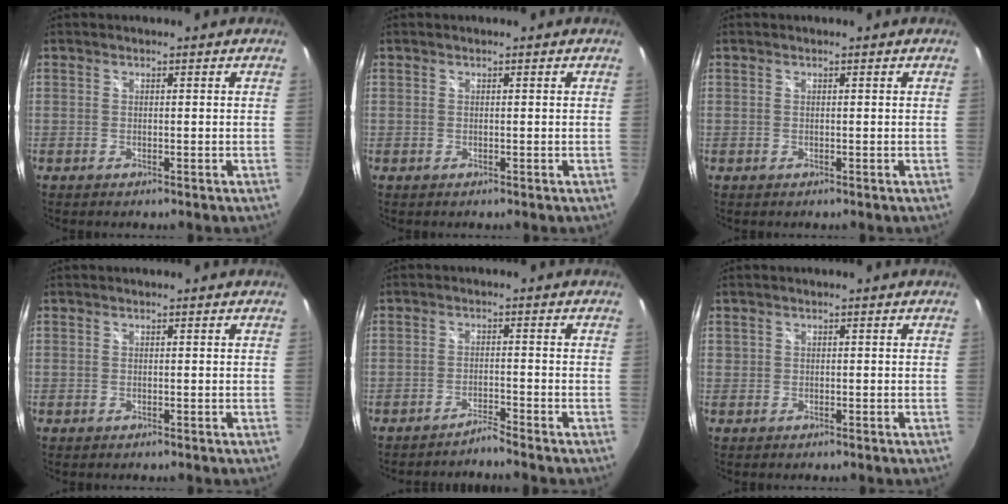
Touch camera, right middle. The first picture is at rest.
{"total": 0.0}
{"total": 0.0}
{"total": 0.0}
{"total": 2.4, "force": [-2.3, -0.7, 0.0], "torque": [-0.016, 0.002, -0.042]}
{"total": 0.6, "force": [-0.2, 0.6, 0.0], "torque": [0.000, -0.002, -0.003]}